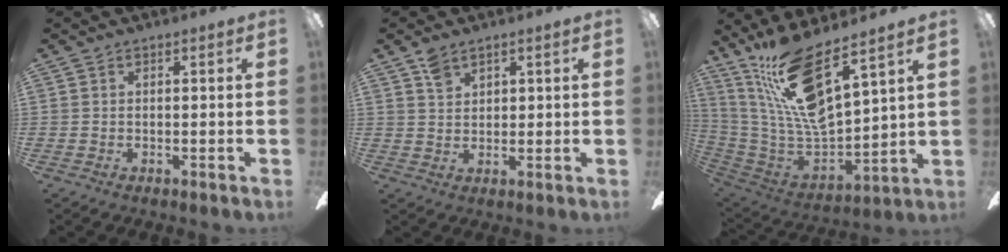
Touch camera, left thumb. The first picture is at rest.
{"total": 3.7, "force": [2.7, 2.1, 1.4], "torque": [-0.018, -0.009, 0.049]}
{"total": 20.1, "force": [12.7, 5.6, 14.5], "torque": [-0.305, -0.089, 0.216]}